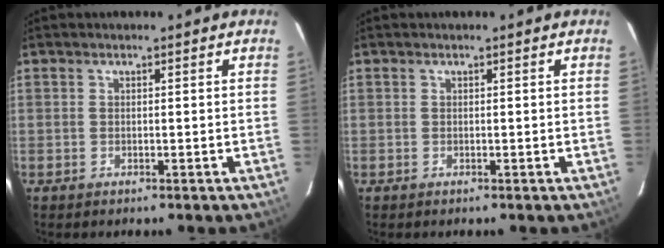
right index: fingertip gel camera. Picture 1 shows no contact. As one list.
[{"total": 0.0}]